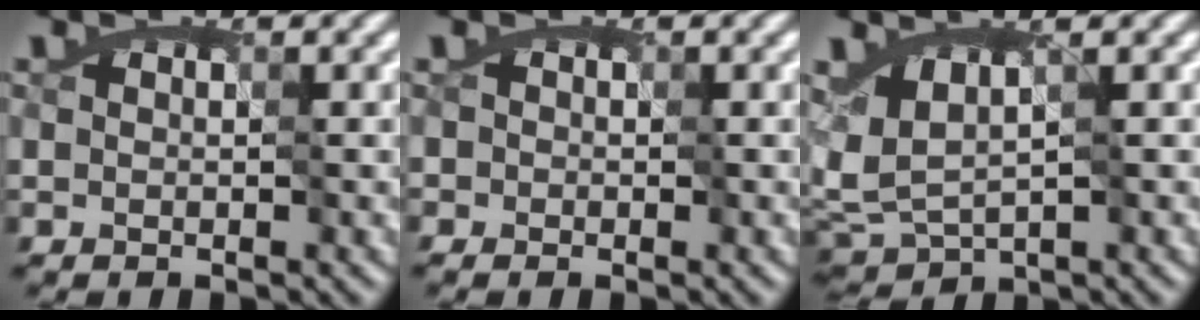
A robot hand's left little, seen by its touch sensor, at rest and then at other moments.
{"total": 0.5, "force": [-0.2, 0.5, 0.0], "torque": [0.001, 0.002, -0.004]}
{"total": 3.0, "force": [0.4, 1.4, 2.7], "torque": [-0.057, 0.001, 0.011]}